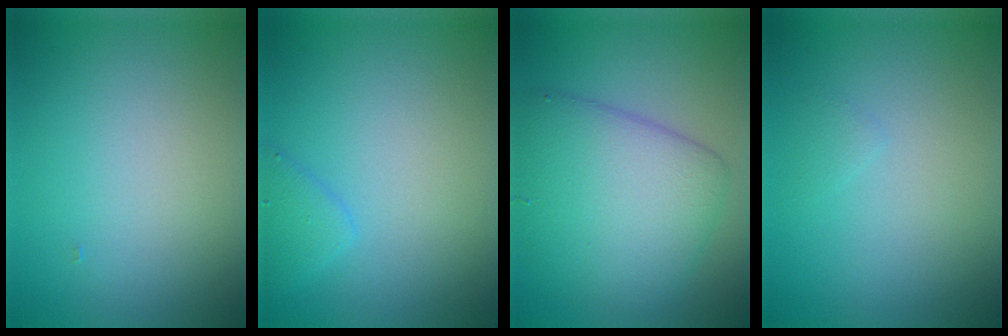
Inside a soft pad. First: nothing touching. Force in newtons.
{"total": 1.7, "press": 1.7, "slide": 0.1}
{"total": 7.6, "press": 7.6, "slide": 0.2}
{"total": 0.5, "press": 0.5, "slide": 0.1}